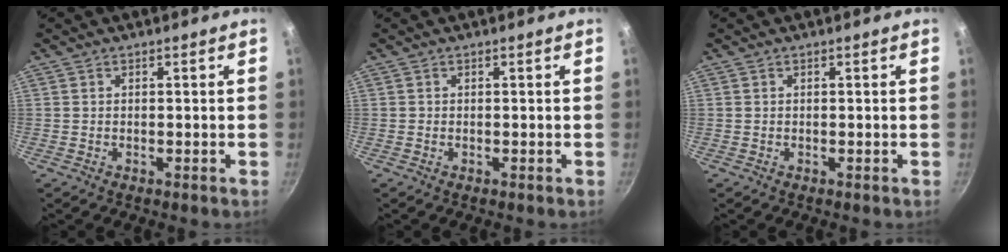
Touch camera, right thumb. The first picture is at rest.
{"total": 0.0}
{"total": 0.0}